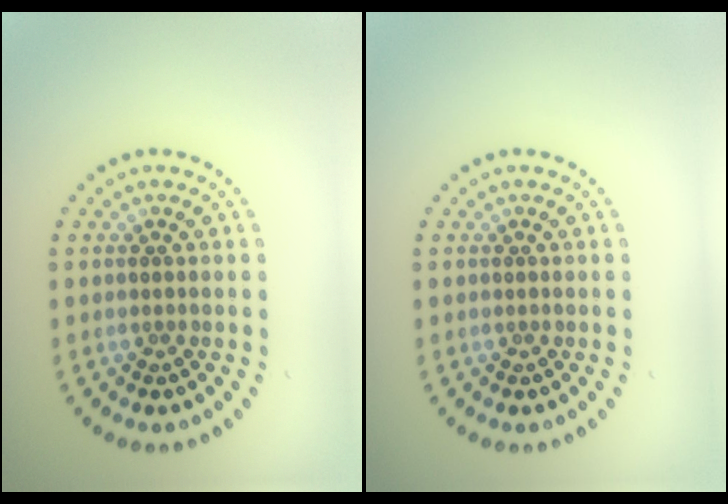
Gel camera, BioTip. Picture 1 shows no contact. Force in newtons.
{"total": 0.0}